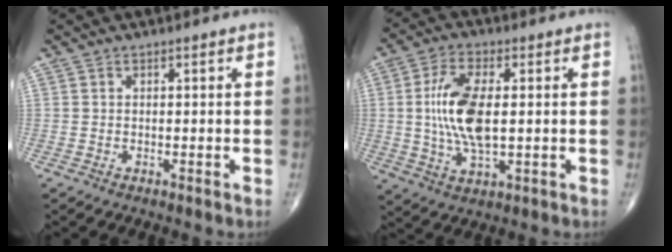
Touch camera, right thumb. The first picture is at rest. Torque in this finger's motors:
{"motor_torque": [2.20, 2.06, 1.90, -0.12, 0.52]}